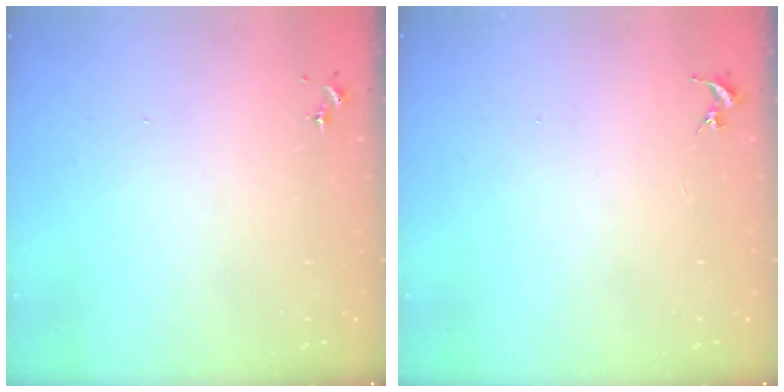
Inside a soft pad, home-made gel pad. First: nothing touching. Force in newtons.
{"total": 0.0}